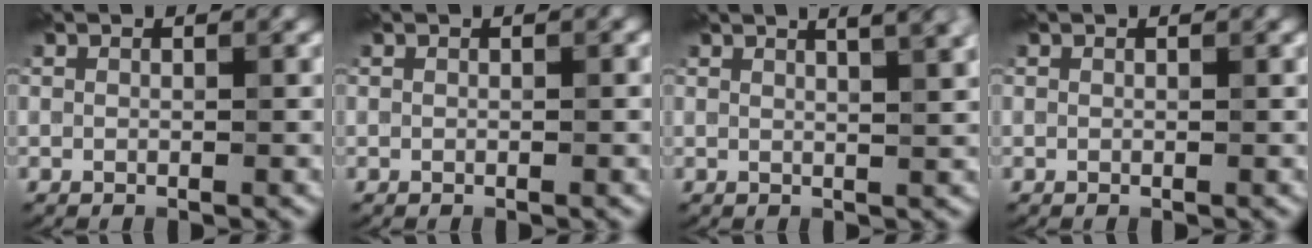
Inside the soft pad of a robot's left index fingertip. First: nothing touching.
{"total": 0.0}
{"total": 7.1, "force": [4.0, 3.1, 5.0], "torque": [-0.023, 0.054, 0.021]}
{"total": 0.0}